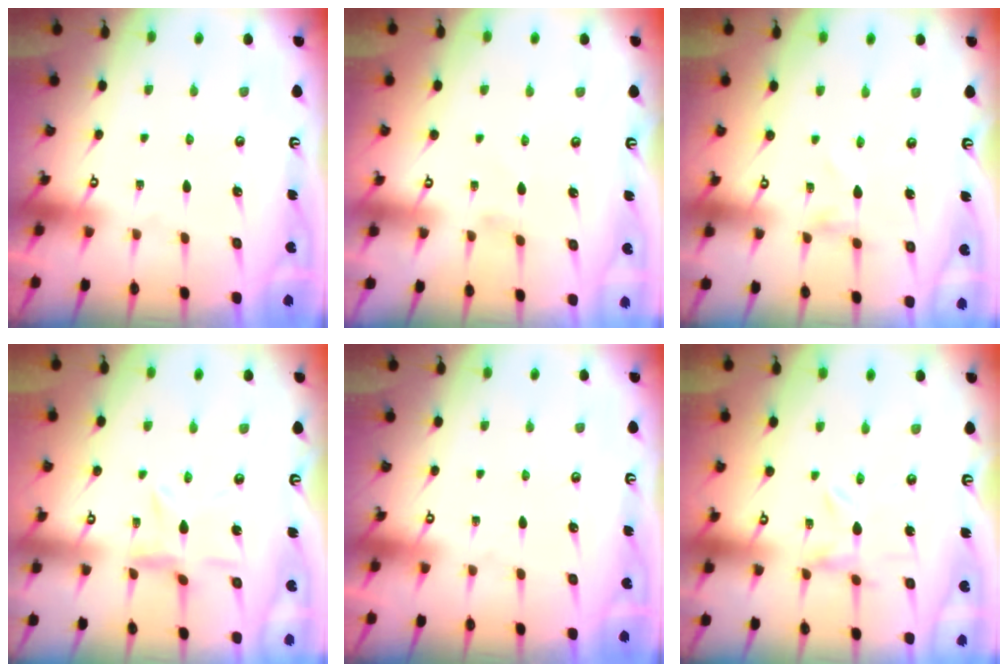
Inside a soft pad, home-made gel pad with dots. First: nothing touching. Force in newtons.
{"total": 1.3, "press": 1.2, "slide": 0.3}
{"total": 0.0}
{"total": 4.6, "press": 4.6, "slide": 0.4}
{"total": 0.0}
{"total": 0.0}